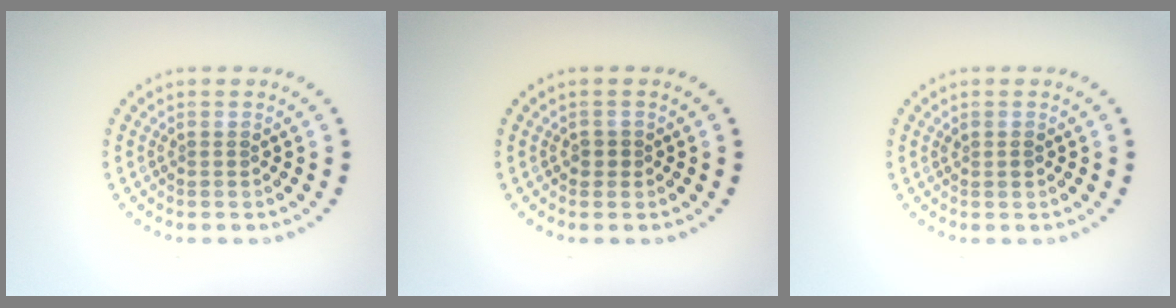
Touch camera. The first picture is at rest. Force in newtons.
{"total": 0.9, "press": 0.9, "slide": 0.4}
{"total": 0.7, "press": 0.7, "slide": 0.2}